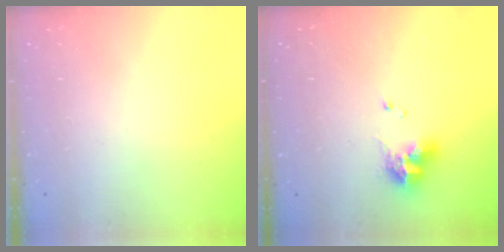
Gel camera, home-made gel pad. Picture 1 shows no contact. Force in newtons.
{"total": 9.0, "press": 8.9, "slide": 1.1}